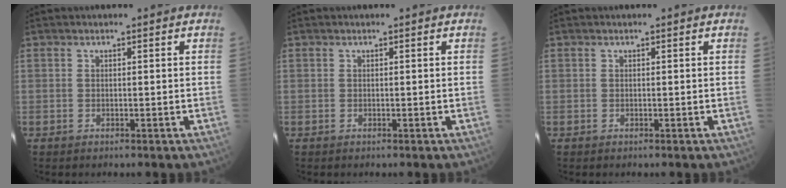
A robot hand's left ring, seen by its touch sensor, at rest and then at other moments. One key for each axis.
{"total": 0.0}
{"total": 0.0}